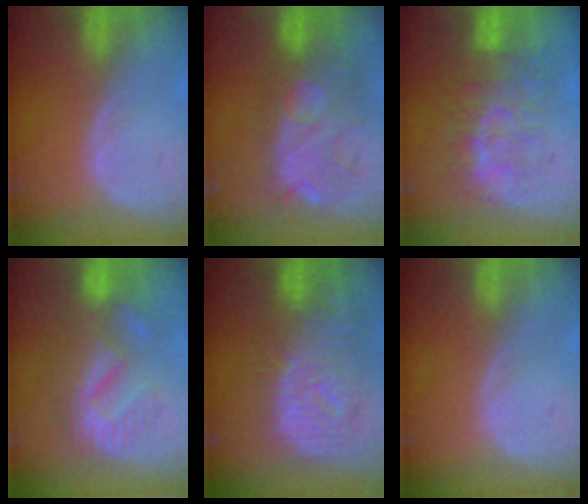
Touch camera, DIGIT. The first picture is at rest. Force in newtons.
{"total": 10.7, "press": 10.0, "slide": 3.7}
{"total": 9.4, "press": 8.7, "slide": 3.4}
{"total": 9.2, "press": 8.9, "slide": 2.3}
{"total": 12.5, "press": 10.8, "slide": 6.3}
{"total": 0.0}